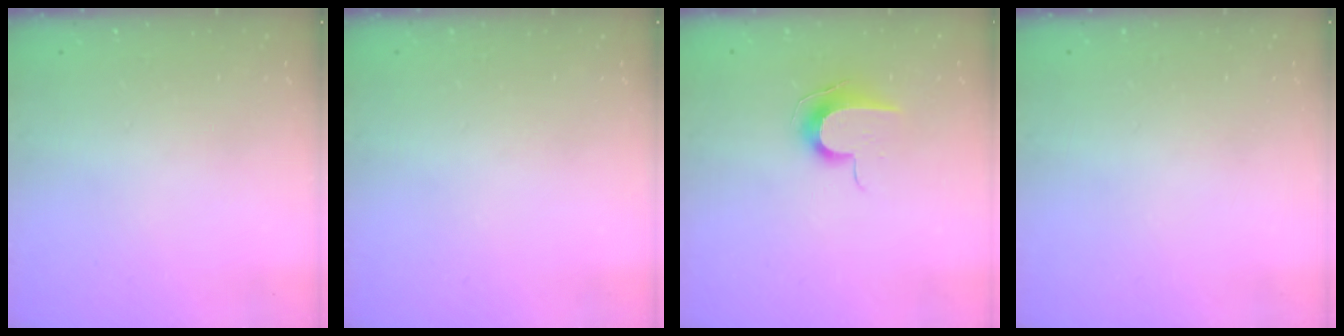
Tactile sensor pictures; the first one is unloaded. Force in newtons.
{"total": 0.0}
{"total": 9.0, "press": 9.0, "slide": 1.0}
{"total": 0.0}